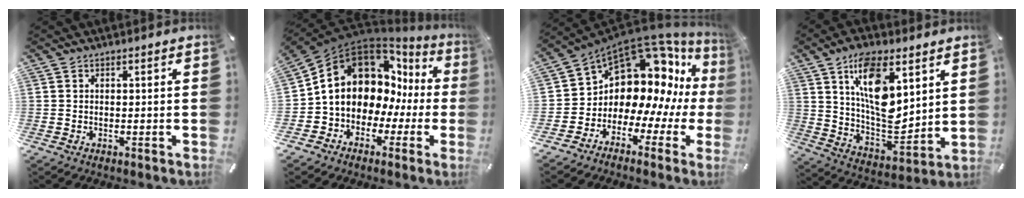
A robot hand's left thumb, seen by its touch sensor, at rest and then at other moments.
{"total": 14.5, "force": [4.7, 11.2, 8.0], "torque": [-0.139, -0.043, 0.083]}
{"total": 14.8, "force": [6.7, 10.7, 7.6], "torque": [-0.136, -0.086, 0.129]}
{"total": 16.4, "force": [7.5, 8.3, 12.1], "torque": [-0.218, -0.035, 0.130]}